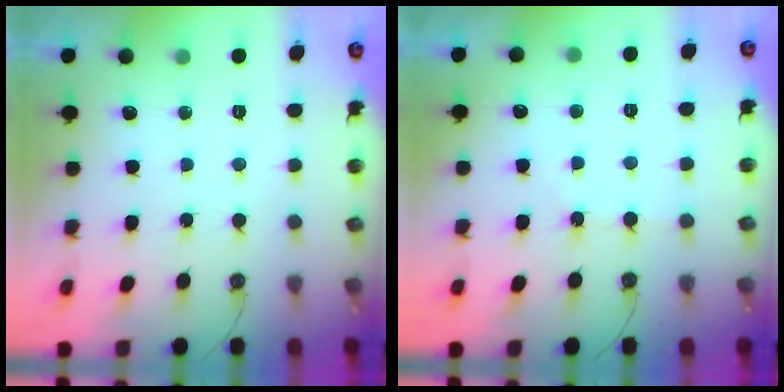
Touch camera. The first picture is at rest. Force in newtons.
{"total": 1.8, "press": 1.8, "slide": 0.3}